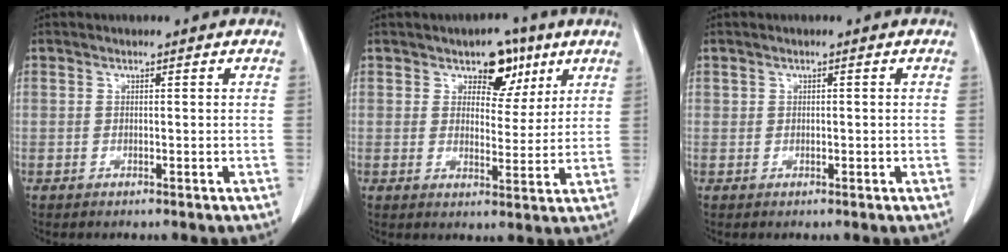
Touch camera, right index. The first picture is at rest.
{"total": 6.2, "force": [3.7, 3.8, 3.3], "torque": [-0.034, 0.003, 0.054]}
{"total": 0.6, "force": [0.3, 0.5, 0.1], "torque": [0.006, 0.000, 0.006]}